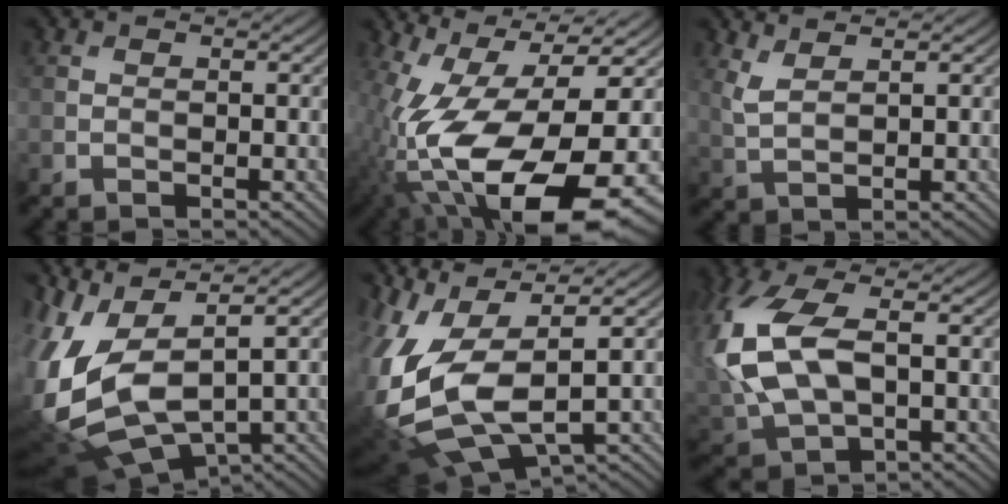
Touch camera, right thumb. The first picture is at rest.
{"total": 20.3, "force": [-7.1, 8.7, 16.9], "torque": [-0.330, -0.045, -0.104]}
{"total": 3.0, "force": [2.1, 0.7, 2.0], "torque": [-0.052, 0.003, 0.049]}
{"total": 14.5, "force": [-0.9, 6.6, 12.9], "torque": [-0.327, -0.021, 0.005]}
{"total": 17.2, "force": [-1.7, 7.9, 15.1], "torque": [-0.383, -0.033, -0.012]}
{"total": 12.9, "force": [1.2, 7.3, 10.6], "torque": [-0.280, -0.003, 0.028]}